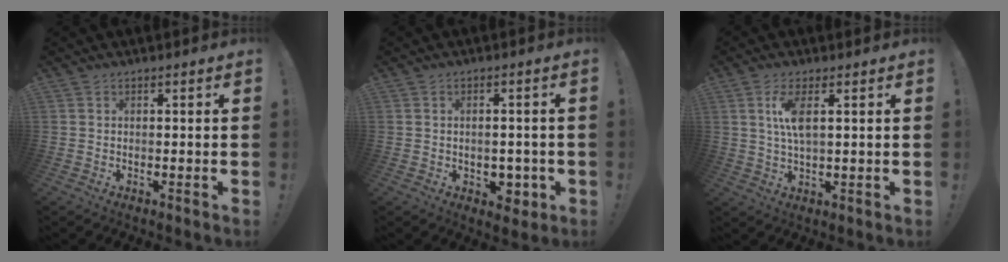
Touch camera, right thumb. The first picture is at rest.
{"total": 5.1, "force": [-1.1, 3.7, 3.3], "torque": [-0.019, 0.004, -0.017]}
{"total": 6.9, "force": [2.3, 2.0, 6.2], "torque": [-0.115, -0.010, 0.035]}